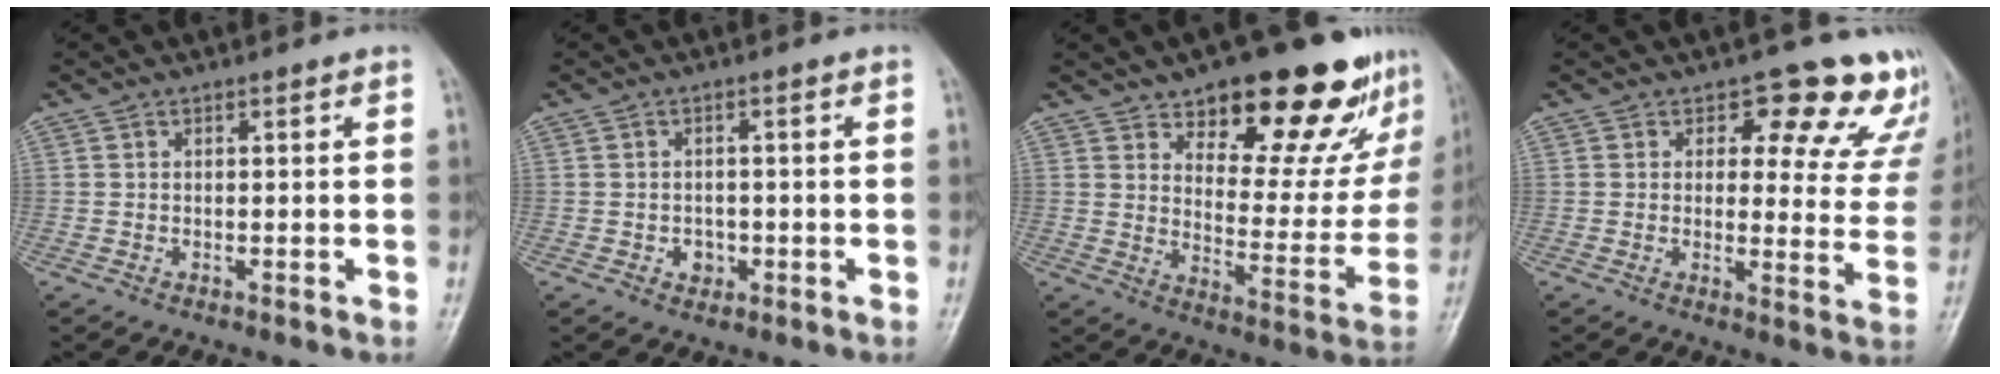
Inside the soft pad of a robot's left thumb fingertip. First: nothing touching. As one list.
[{"total": 2.6, "force": [-0.8, 2.2, 1.1], "torque": [-0.002, 0.005, -0.009]}, {"total": 22.3, "force": [15.0, 9.2, 13.8], "torque": [-0.130, -0.078, 0.207]}, {"total": 14.5, "force": [11.5, 6.8, 5.5], "torque": [0.003, -0.069, 0.104]}]